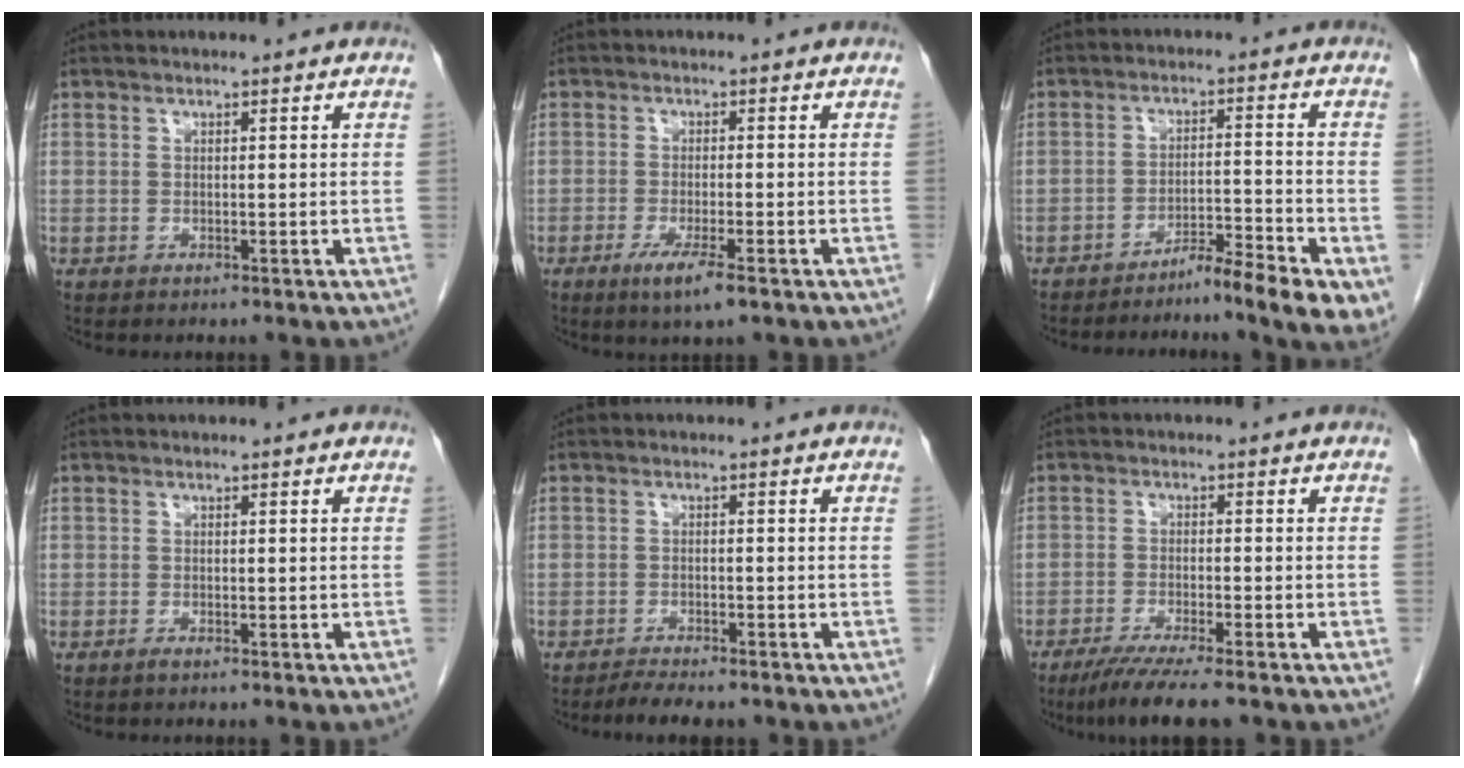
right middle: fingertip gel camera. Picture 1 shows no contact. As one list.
[{"total": 4.8, "force": [-2.7, 0.2, 3.9], "torque": [-0.073, -0.013, -0.047]}, {"total": 10.6, "force": [-7.5, -0.2, 7.4], "torque": [-0.083, 0.002, -0.114]}, {"total": 0.7, "force": [-0.5, 0.0, 0.4], "torque": [-0.010, -0.001, -0.009]}, {"total": 4.5, "force": [-3.9, 0.7, 2.1], "torque": [-0.030, -0.008, -0.060]}, {"total": 7.5, "force": [-5.8, -0.1, 4.8], "torque": [-0.073, -0.019, -0.093]}]